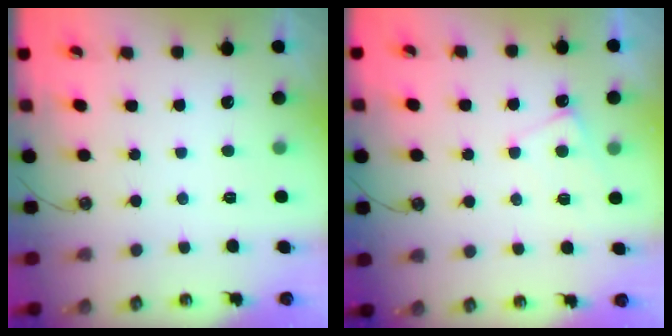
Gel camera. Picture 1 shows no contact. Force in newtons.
{"total": 1.7, "press": 1.7, "slide": 0.4}